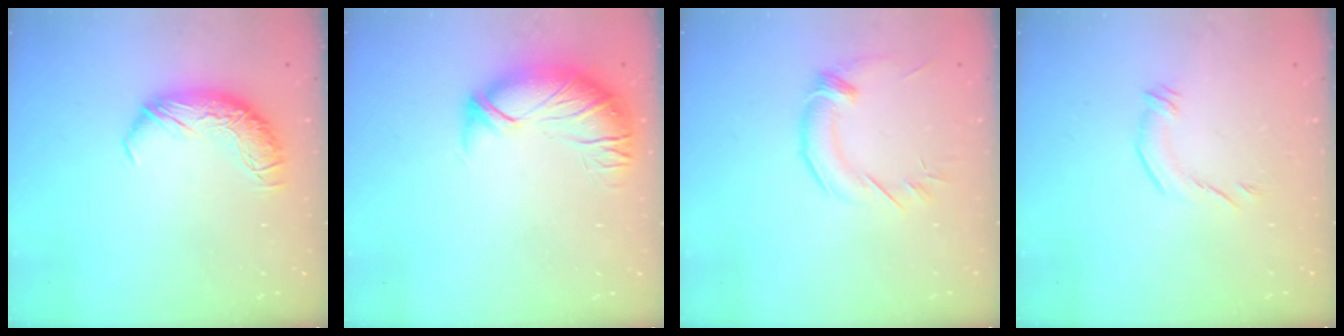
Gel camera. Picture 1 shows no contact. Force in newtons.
{"total": 2.7, "press": 1.2, "slide": 2.5}
{"total": 1.2, "press": 0.3, "slide": 1.1}
{"total": 4.7, "press": 4.6, "slide": 1.0}